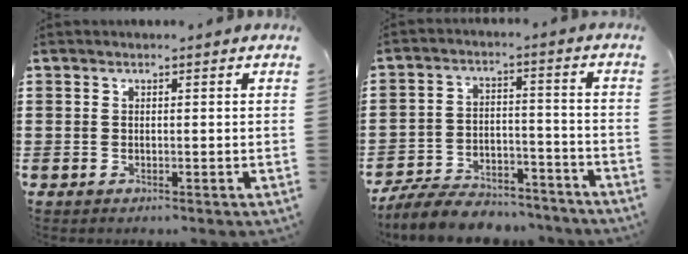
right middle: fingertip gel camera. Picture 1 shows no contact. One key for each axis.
{"total": 8.3, "fx": -7.8, "fy": 1.8, "fz": 2.3, "tx": -0.041, "ty": 0.023, "tz": -0.151}